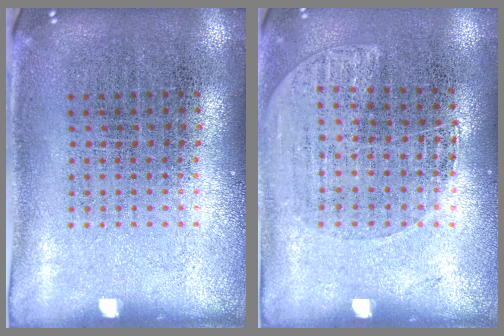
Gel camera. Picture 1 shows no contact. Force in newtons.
{"total": 1.2, "press": 1.1, "slide": 0.5}